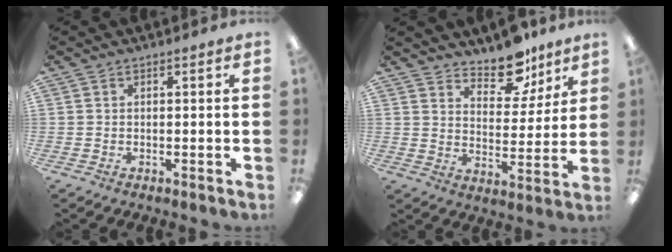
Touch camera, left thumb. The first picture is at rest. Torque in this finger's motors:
{"motor_torque": [0.28, 0.16, -0.34, -0.01, -0.01]}